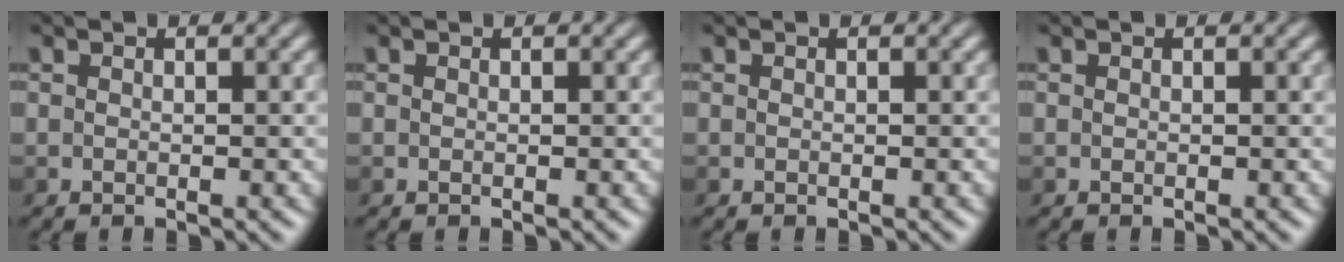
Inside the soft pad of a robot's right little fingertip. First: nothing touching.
{"total": 0.0}
{"total": 0.0}
{"total": 0.0}